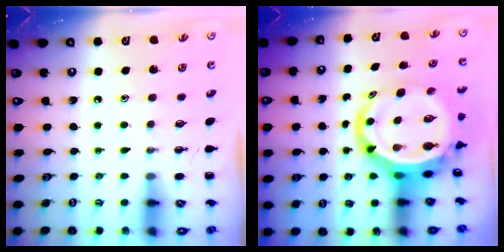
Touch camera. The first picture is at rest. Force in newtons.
{"total": 10.5, "press": 10.1, "slide": 2.9}